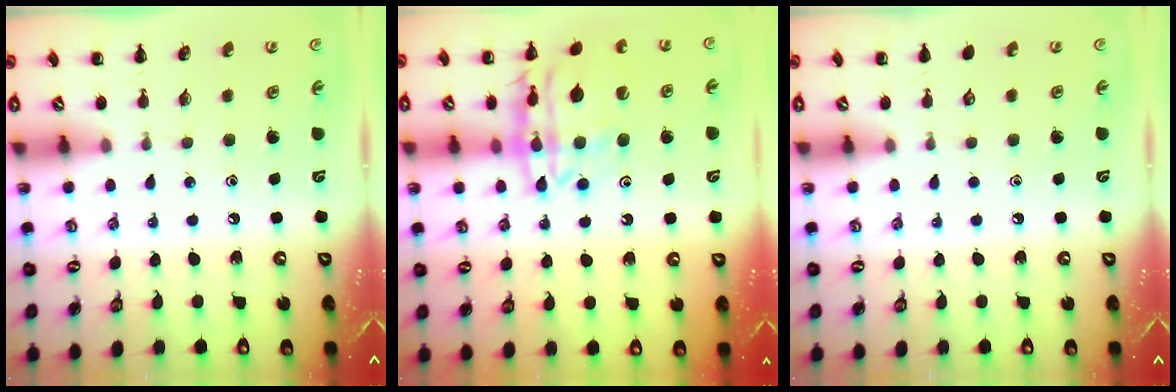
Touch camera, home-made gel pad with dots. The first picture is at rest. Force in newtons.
{"total": 17.7, "press": 17.6, "slide": 2.0}
{"total": 0.0}